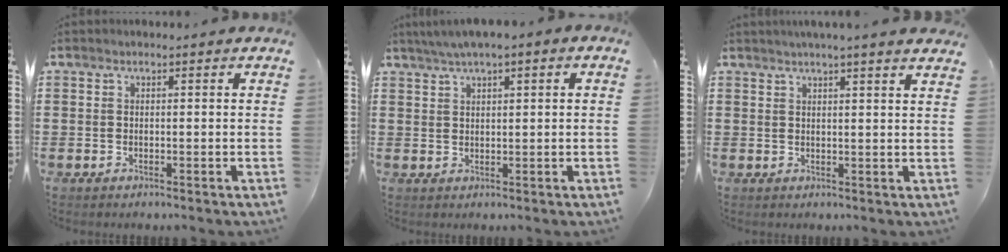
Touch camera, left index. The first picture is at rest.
{"total": 1.9, "force": [1.1, 0.2, 1.5], "torque": [-0.029, 0.004, 0.019]}
{"total": 2.3, "force": [2.2, -0.4, 0.6], "torque": [-0.016, -0.003, 0.042]}